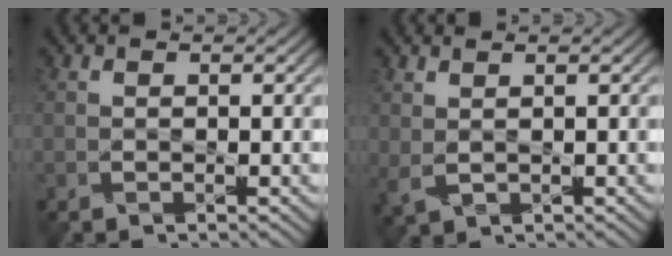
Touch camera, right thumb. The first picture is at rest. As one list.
[{"total": 1.9, "force": [1.0, 0.7, 1.5], "torque": [-0.044, -0.001, 0.025]}]